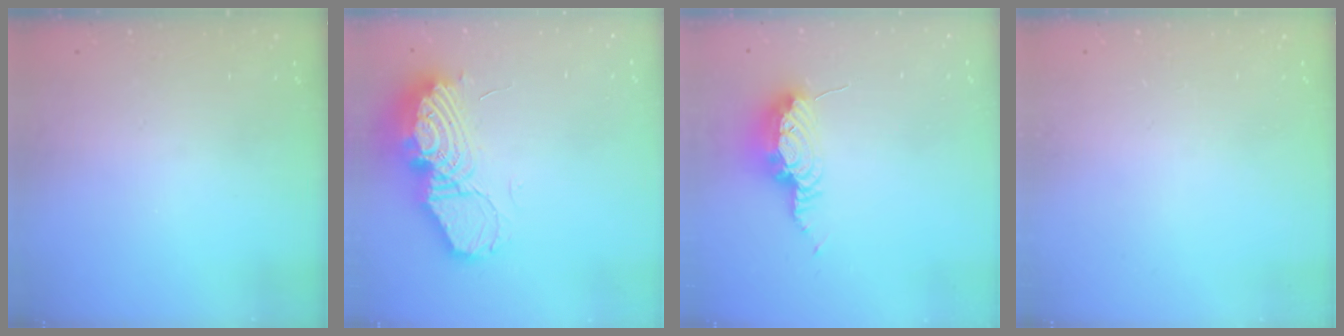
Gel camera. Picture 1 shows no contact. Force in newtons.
{"total": 18.5, "press": 18.5, "slide": 1.6}
{"total": 8.7, "press": 8.6, "slide": 1.1}
{"total": 0.0}